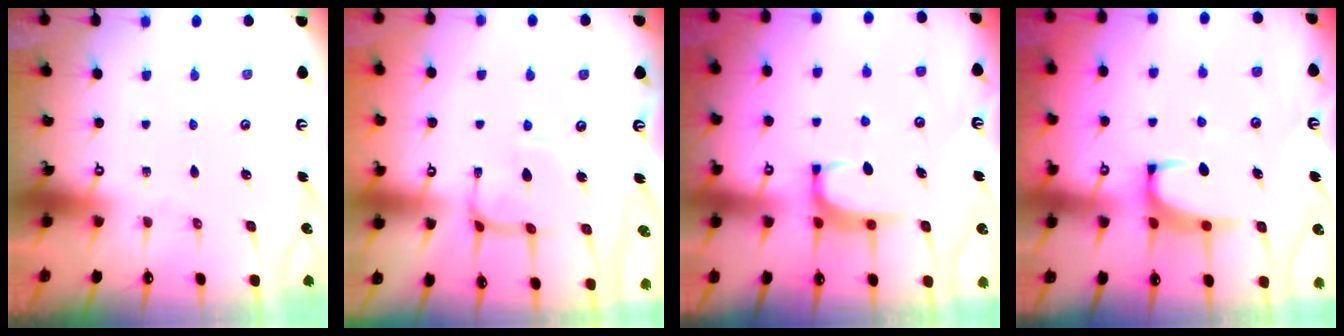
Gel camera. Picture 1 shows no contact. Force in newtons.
{"total": 5.6, "press": 5.5, "slide": 0.9}
{"total": 2.8, "press": 2.8, "slide": 0.4}
{"total": 4.4, "press": 4.3, "slide": 0.9}